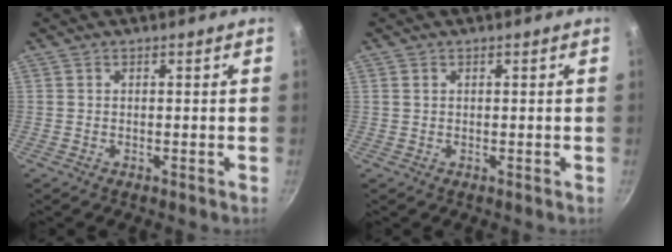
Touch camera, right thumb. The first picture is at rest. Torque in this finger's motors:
{"motor_torque": [0.21, -0.31, 0.18, -0.12, 0.06]}